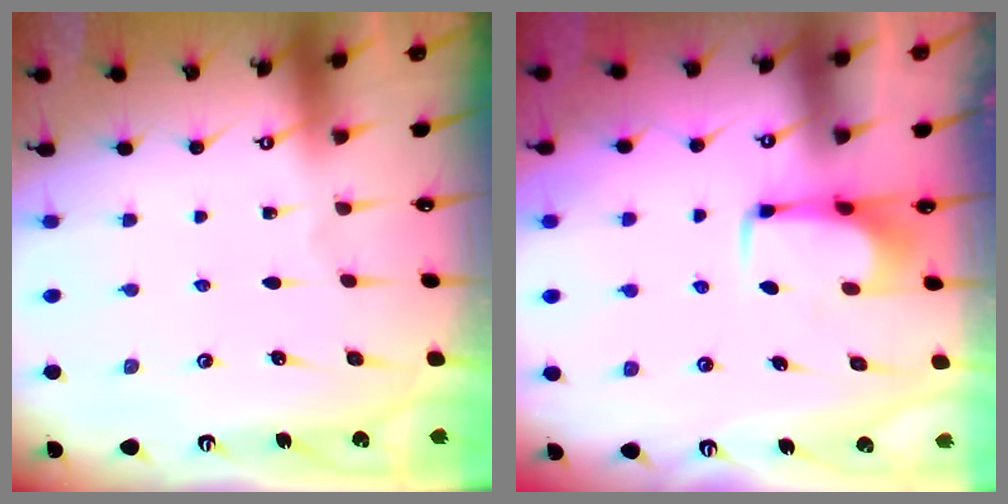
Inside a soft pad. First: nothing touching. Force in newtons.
{"total": 1.6, "press": 1.6, "slide": 0.5}